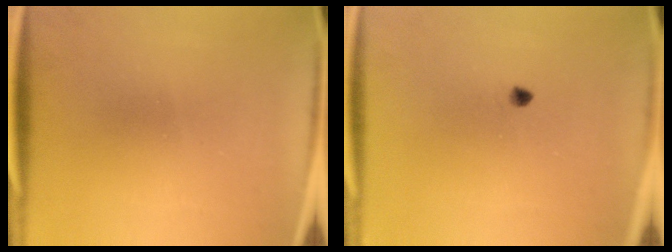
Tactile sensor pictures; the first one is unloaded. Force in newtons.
{"total": 1.1}